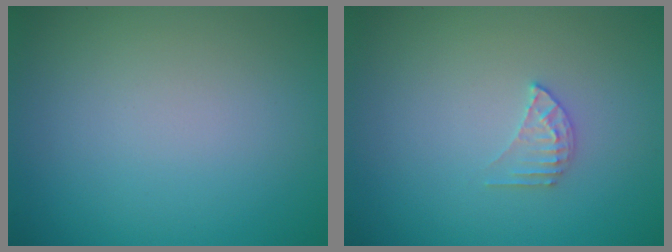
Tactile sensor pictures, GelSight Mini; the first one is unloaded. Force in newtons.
{"total": 1.5, "press": 1.5, "slide": 0.2}